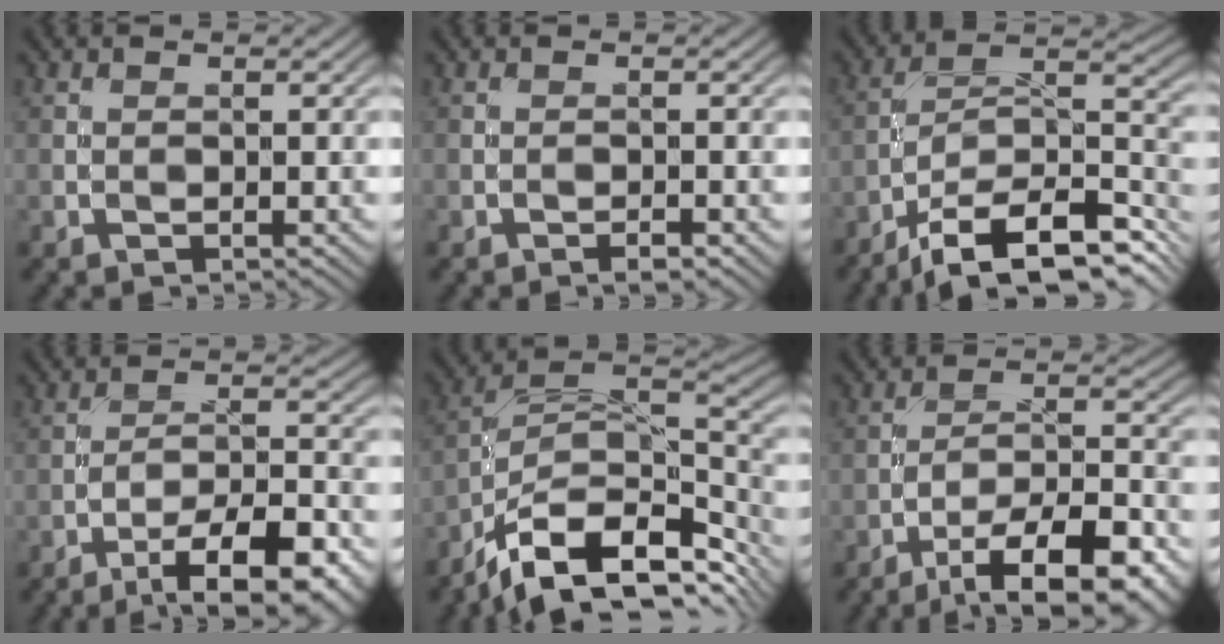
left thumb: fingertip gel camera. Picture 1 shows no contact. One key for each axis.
{"total": 1.0, "fx": -0.7, "fy": 0.3, "fz": 0.6, "tx": -0.009, "ty": 0.001, "tz": -0.013}
{"total": 14.8, "fx": -10.3, "fy": 5.2, "fz": 9.4, "tx": -0.176, "ty": -0.014, "tz": -0.166}
{"total": 12.1, "fx": -8.0, "fy": 3.3, "fz": 8.5, "tx": -0.138, "ty": -0.004, "tz": -0.118}
{"total": 14.3, "fx": -8.7, "fy": 6.3, "fz": 9.4, "tx": -0.193, "ty": -0.014, "tz": -0.144}
{"total": 13.3, "fx": -8.7, "fy": 3.9, "fz": 9.3, "tx": -0.151, "ty": -0.009, "tz": -0.133}